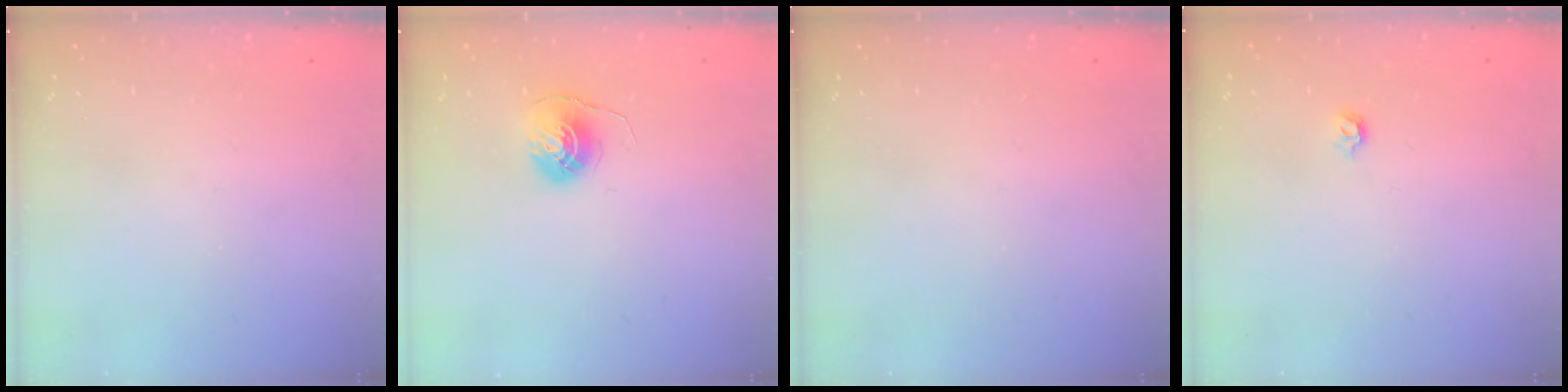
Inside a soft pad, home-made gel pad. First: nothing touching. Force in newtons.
{"total": 6.0, "press": 6.0, "slide": 0.5}
{"total": 0.0}
{"total": 3.1, "press": 3.0, "slide": 0.8}